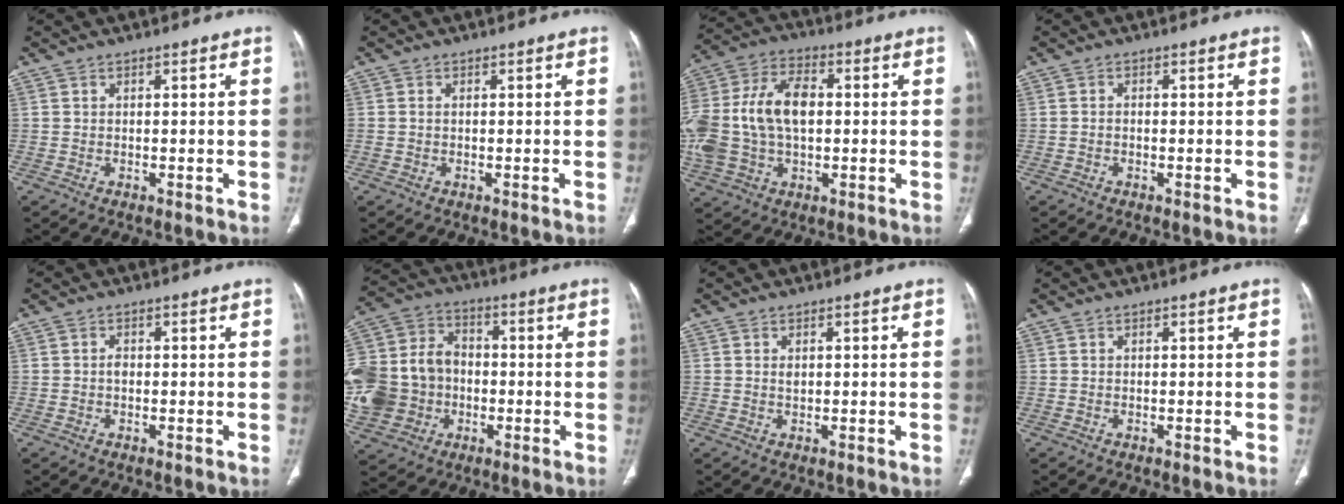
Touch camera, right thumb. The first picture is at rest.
{"total": 0.6, "force": [0.0, 0.4, 0.4], "torque": [-0.014, 0.004, 0.003]}
{"total": 20.8, "force": [0.6, 13.5, 15.8], "torque": [-0.361, 0.020, 0.015]}
{"total": 0.7, "force": [-0.3, 0.5, 0.4], "torque": [-0.006, 0.002, -0.008]}
{"total": 1.1, "force": [-0.2, 0.7, 0.7], "torque": [-0.010, 0.003, -0.006]}
{"total": 19.9, "force": [-2.8, 16.9, 10.2], "torque": [-0.223, 0.037, -0.044]}
{"total": 1.0, "force": [0.3, 0.7, 0.7], "torque": [-0.010, -0.002, 0.008]}
{"total": 0.0}